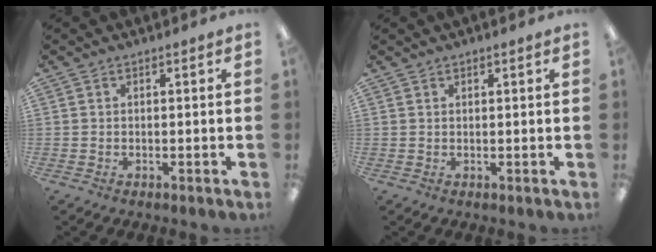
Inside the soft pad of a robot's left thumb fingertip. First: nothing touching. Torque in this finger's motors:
{"motor_torque": [-0.45, -0.25, -0.39, 0.43, -0.08]}